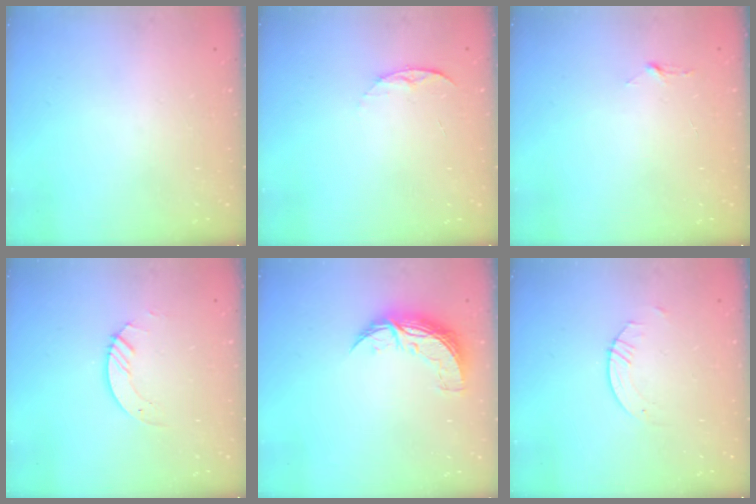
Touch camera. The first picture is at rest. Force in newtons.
{"total": 5.2, "press": 5.2, "slide": 0.6}
{"total": 2.9, "press": 2.9, "slide": 0.3}
{"total": 2.9, "press": 2.9, "slide": 0.3}
{"total": 8.4, "press": 8.4, "slide": 0.3}
{"total": 0.8, "press": 0.8, "slide": 0.2}